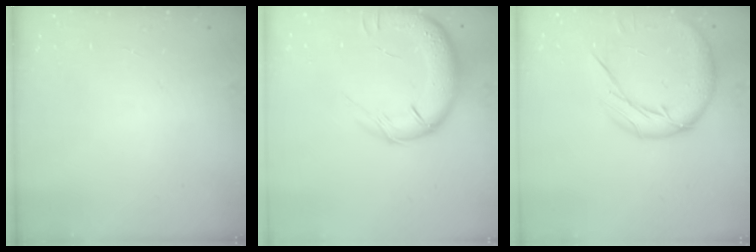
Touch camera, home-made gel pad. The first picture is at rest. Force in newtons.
{"total": 15.8, "press": 15.3, "slide": 4.0}
{"total": 14.2, "press": 14.2, "slide": 0.8}